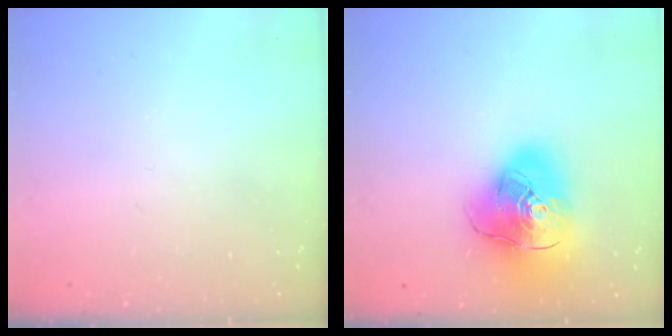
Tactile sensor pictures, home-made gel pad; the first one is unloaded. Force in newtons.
{"total": 22.5, "press": 22.3, "slide": 3.4}